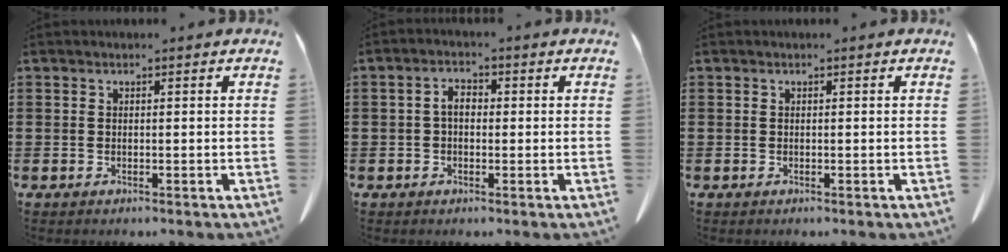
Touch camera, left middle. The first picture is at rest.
{"total": 3.0, "force": [0.0, 1.6, 2.6], "torque": [-0.052, 0.008, -0.002]}
{"total": 0.0}